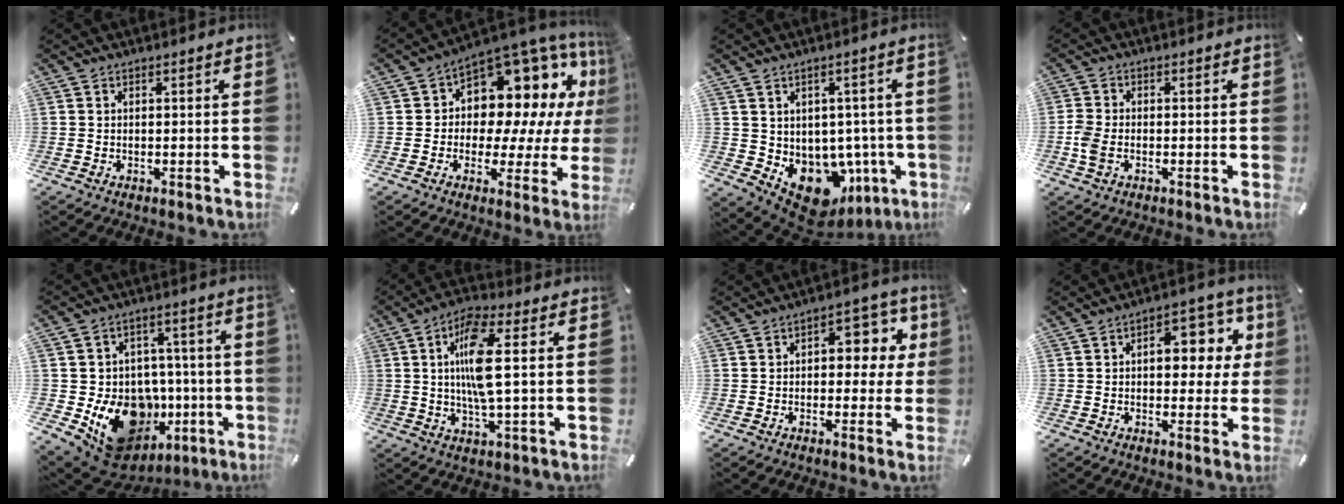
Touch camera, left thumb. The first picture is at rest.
{"total": 12.6, "force": [6.5, 8.5, 6.8], "torque": [-0.089, -0.076, 0.113]}
{"total": 9.7, "force": [-5.0, 6.8, 4.8], "torque": [-0.062, -0.009, -0.074]}
{"total": 4.4, "force": [-1.2, 3.0, 2.9], "torque": [-0.069, 0.002, -0.023]}
{"total": 18.5, "force": [-6.1, 14.6, 9.6], "torque": [-0.134, 0.019, -0.069]}
{"total": 11.6, "force": [1.7, 2.9, 11.1], "torque": [-0.227, -0.002, 0.023]}
{"total": 9.1, "force": [1.3, 5.9, 6.8], "torque": [-0.077, -0.006, 0.014]}
{"total": 11.5, "force": [2.1, 6.9, 8.9], "torque": [-0.109, -0.001, 0.030]}